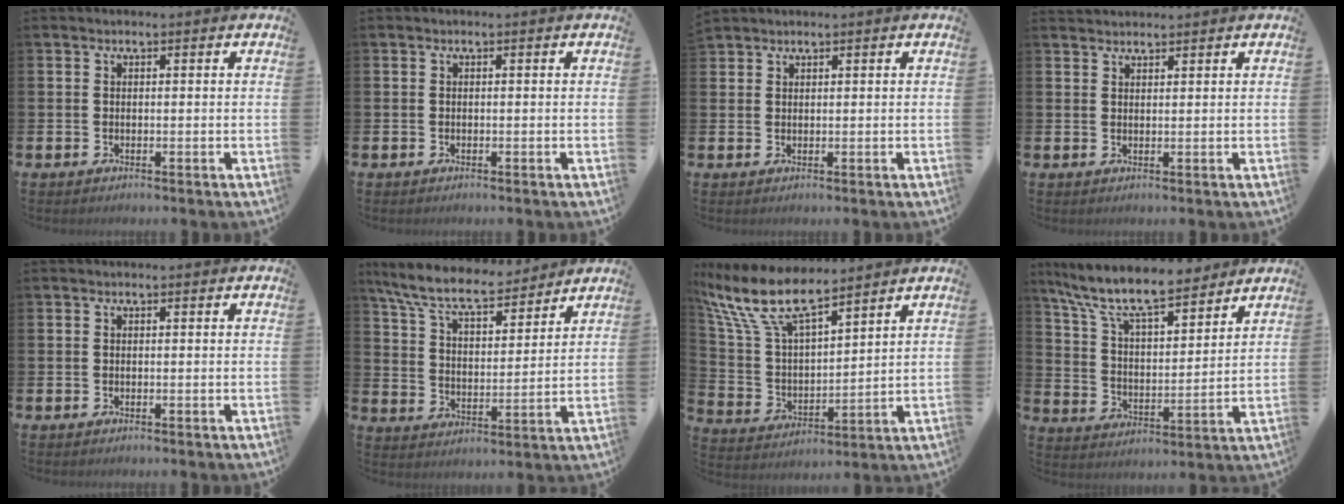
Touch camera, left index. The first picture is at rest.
{"total": 0.0}
{"total": 0.9, "force": [0.9, 0.2, 0.0], "torque": [0.001, 0.002, 0.016]}
{"total": 1.7, "force": [1.6, 0.4, -0.1], "torque": [0.007, -0.006, 0.029]}
{"total": 0.0}
{"total": 9.7, "force": [8.7, 2.4, 3.7], "torque": [-0.111, -0.047, 0.154]}
{"total": 11.6, "force": [9.5, 3.2, 6.0], "torque": [-0.155, -0.041, 0.170]}
{"total": 10.5, "force": [9.2, 2.4, 4.4], "torque": [-0.120, -0.054, 0.159]}